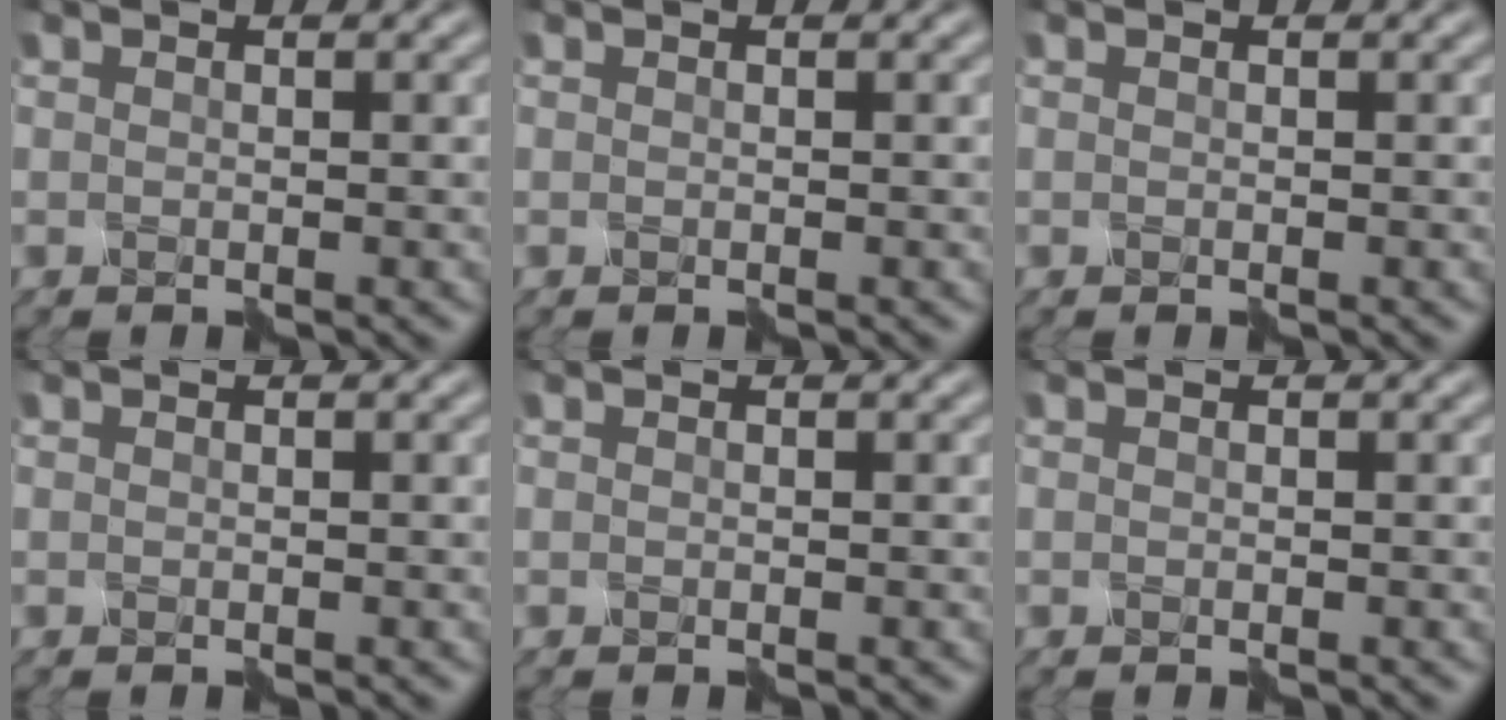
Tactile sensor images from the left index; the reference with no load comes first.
{"total": 0.0}
{"total": 0.0}
{"total": 0.0}
{"total": 0.0}
{"total": 0.0}